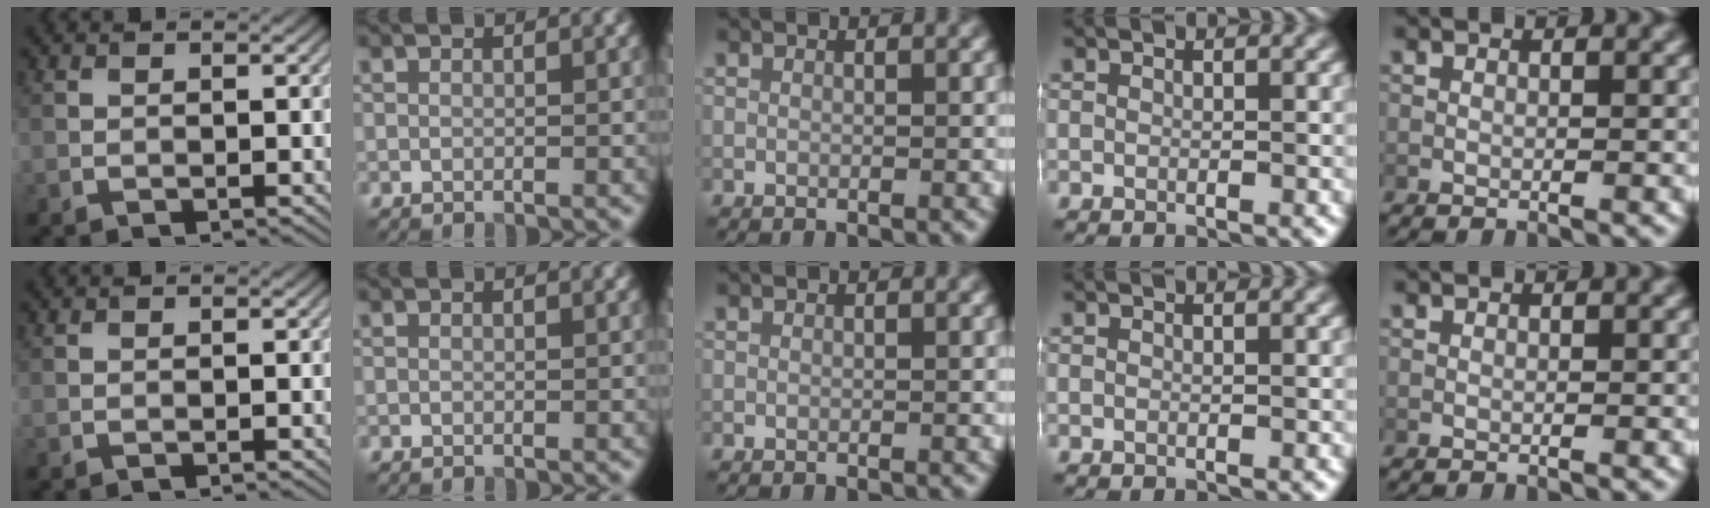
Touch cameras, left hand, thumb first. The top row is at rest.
{}